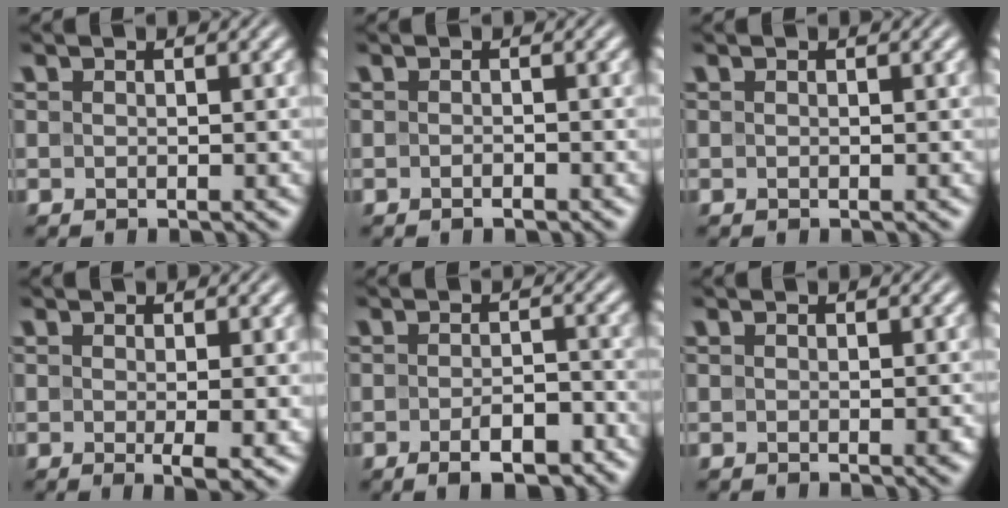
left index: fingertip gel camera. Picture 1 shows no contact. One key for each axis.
{"total": 0.7, "fx": -0.5, "fy": 0.1, "fz": 0.5, "tx": -0.010, "ty": 0.000, "tz": -0.008}
{"total": 0.0}
{"total": 2.8, "fx": -0.2, "fy": 0.4, "fz": 2.8, "tx": -0.042, "ty": -0.012, "tz": 0.000}
{"total": 4.1, "fx": -2.3, "fy": 1.5, "fz": 3.0, "tx": -0.044, "ty": -0.001, "tz": -0.032}
{"total": 0.7, "fx": -0.2, "fy": 0.1, "fz": 0.7, "tx": -0.010, "ty": -0.001, "tz": -0.001}